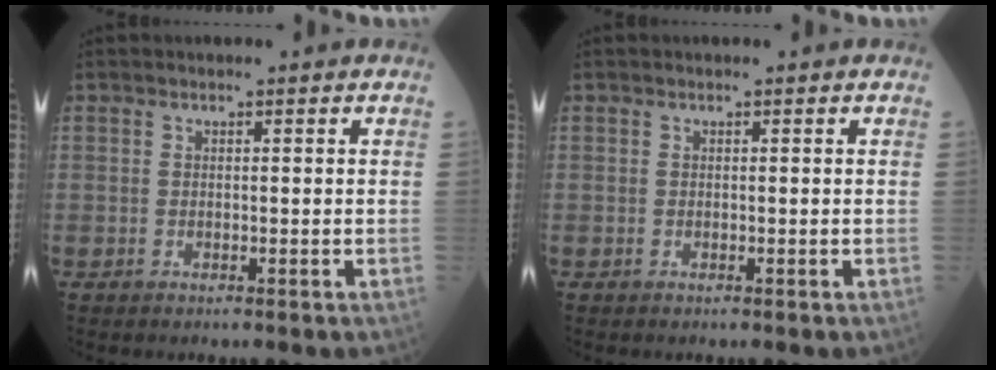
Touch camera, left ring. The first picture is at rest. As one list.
[{"total": 0.0}]